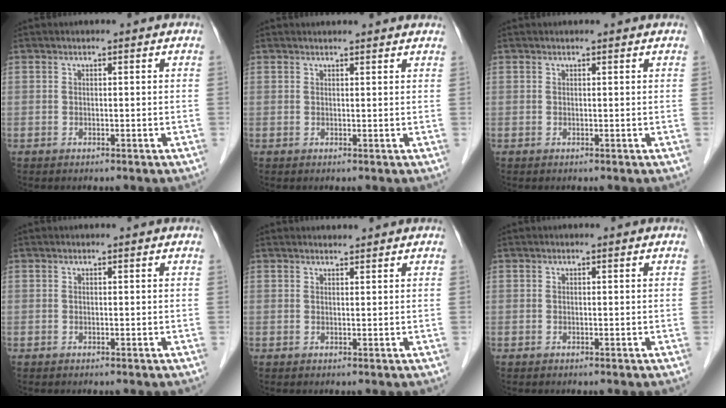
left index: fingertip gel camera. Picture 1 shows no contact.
{"total": 5.2, "force": [5.0, 0.7, 1.4], "torque": [-0.017, 0.025, 0.051]}
{"total": 1.6, "force": [1.6, 0.2, 0.4], "torque": [-0.010, 0.014, 0.019]}
{"total": 0.0}
{"total": 1.1, "force": [1.1, 0.0, -0.1], "torque": [-0.009, 0.006, 0.023]}
{"total": 0.0}